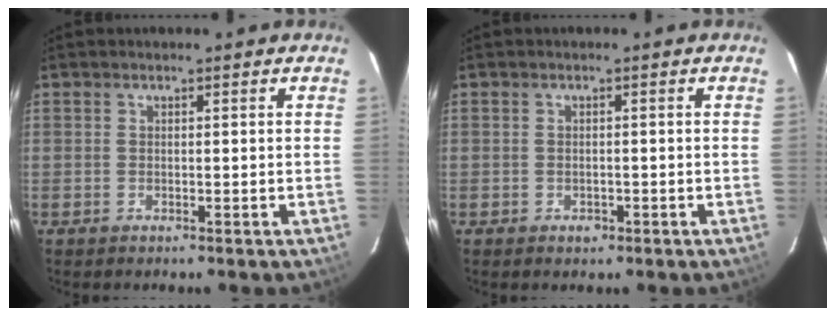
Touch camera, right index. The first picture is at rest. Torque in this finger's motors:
{"motor_torque": [0.11, 0.01, 0.07, 0.01]}